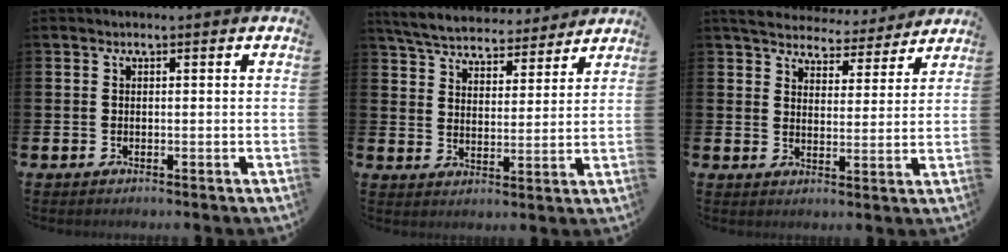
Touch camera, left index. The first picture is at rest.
{"total": 5.7, "force": [5.5, 1.2, 0.8], "torque": [-0.050, -0.035, 0.097]}
{"total": 5.9, "force": [5.7, 1.5, 0.7], "torque": [-0.030, -0.044, 0.098]}